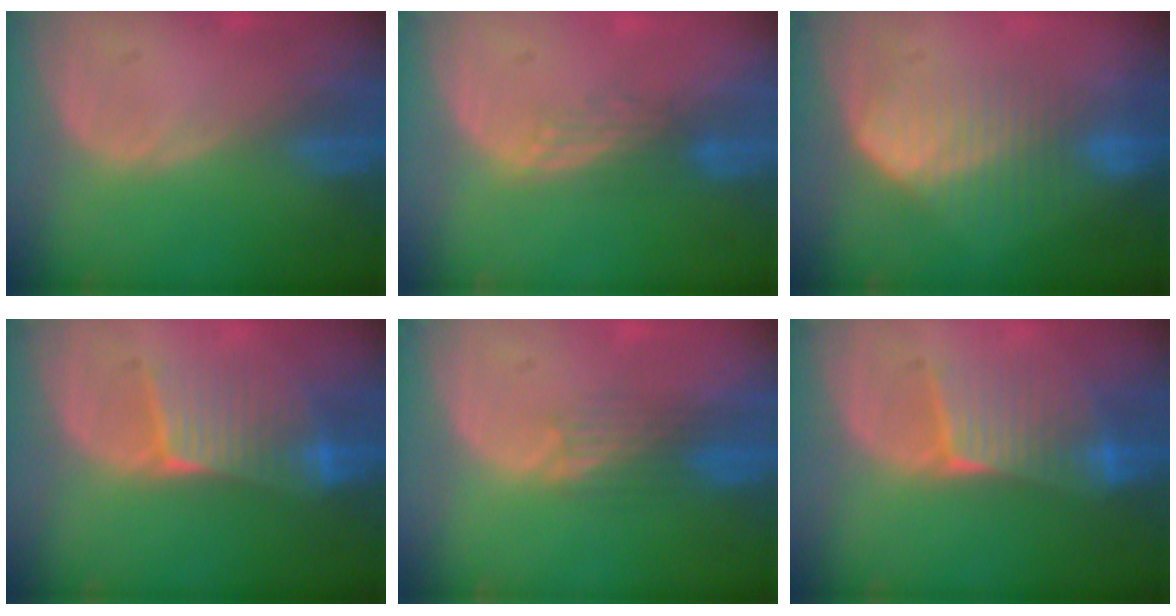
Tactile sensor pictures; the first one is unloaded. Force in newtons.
{"total": 2.8, "press": 2.4, "slide": 1.4}
{"total": 6.7, "press": 6.6, "slide": 1.4}
{"total": 6.6, "press": 6.5, "slide": 1.1}
{"total": 3.5, "press": 3.1, "slide": 1.6}
{"total": 6.6, "press": 6.5, "slide": 1.1}